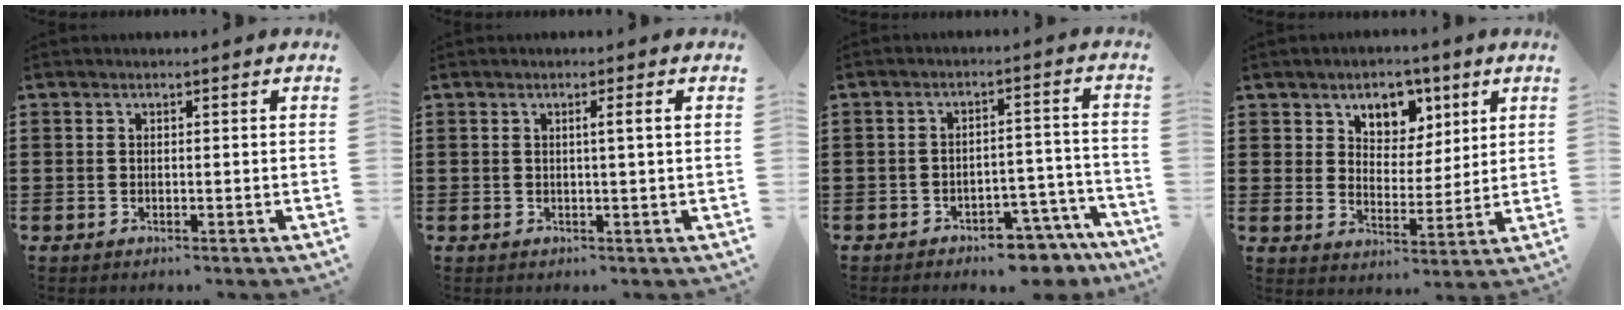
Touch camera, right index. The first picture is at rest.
{"total": 1.7, "force": [0.3, -0.4, 1.7], "torque": [-0.030, -0.005, 0.001]}
{"total": 4.6, "force": [-4.2, 1.0, 1.5], "torque": [-0.026, 0.010, -0.082]}
{"total": 5.8, "force": [3.8, 4.2, 1.2], "torque": [-0.047, -0.007, 0.066]}